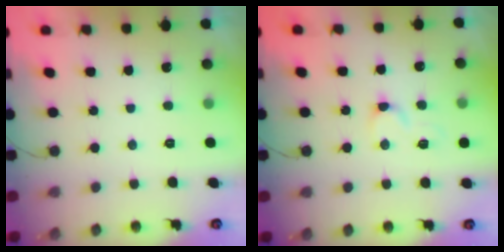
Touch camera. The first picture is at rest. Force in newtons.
{"total": 3.9, "press": 3.9, "slide": 0.4}